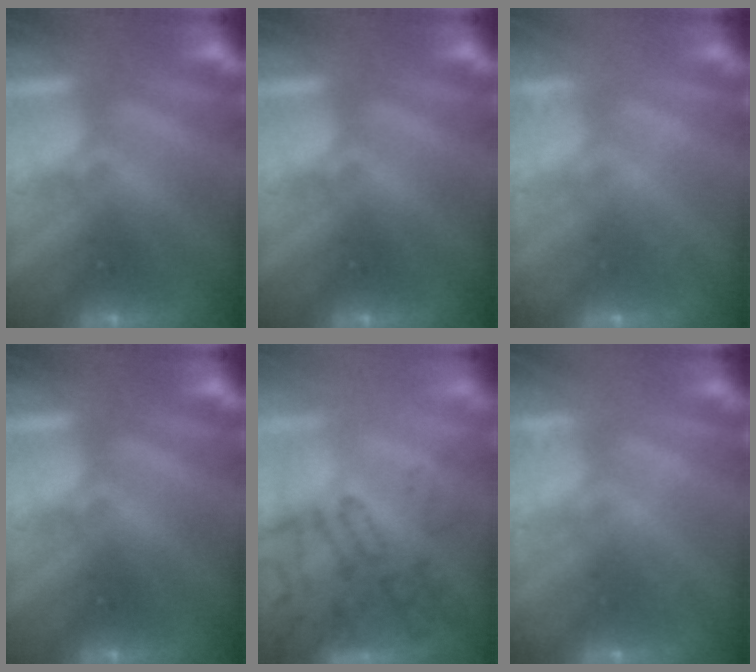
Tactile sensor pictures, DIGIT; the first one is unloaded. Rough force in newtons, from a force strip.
{"total": 0.0}
{"total": 2.1}
{"total": 0.0}
{"total": 3.2}
{"total": 2.1}